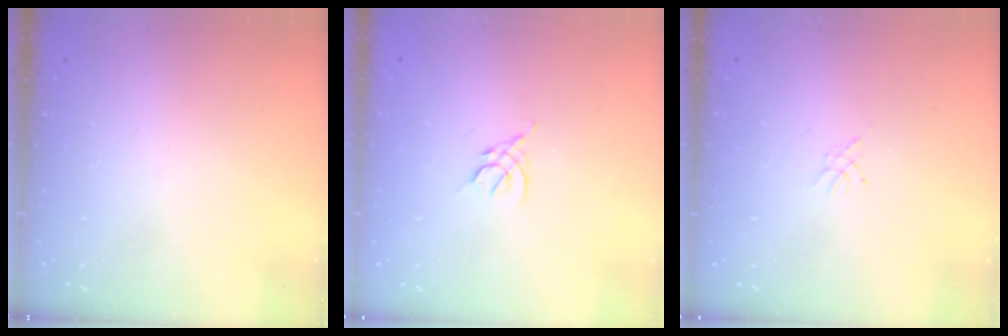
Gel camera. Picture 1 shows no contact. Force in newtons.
{"total": 2.5, "press": 2.4, "slide": 0.7}
{"total": 2.3, "press": 2.2, "slide": 0.3}